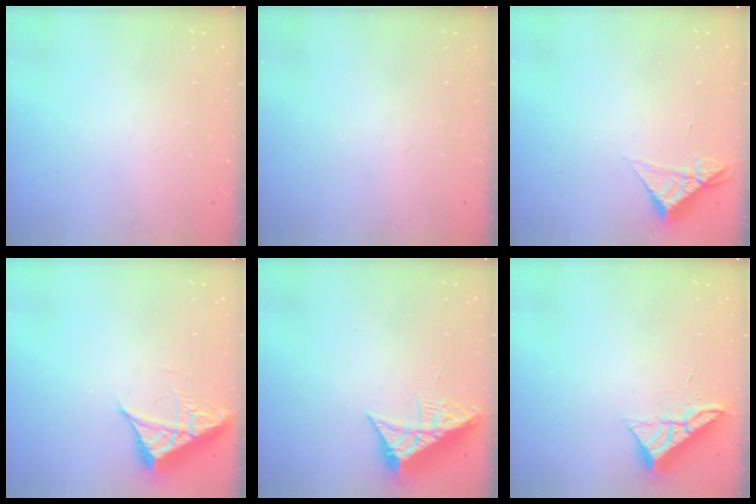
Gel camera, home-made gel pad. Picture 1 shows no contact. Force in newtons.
{"total": 0.0}
{"total": 5.2, "press": 5.2, "slide": 0.3}
{"total": 6.9, "press": 6.8, "slide": 0.6}
{"total": 8.4, "press": 8.4, "slide": 0.5}
{"total": 6.5, "press": 6.5, "slide": 0.1}